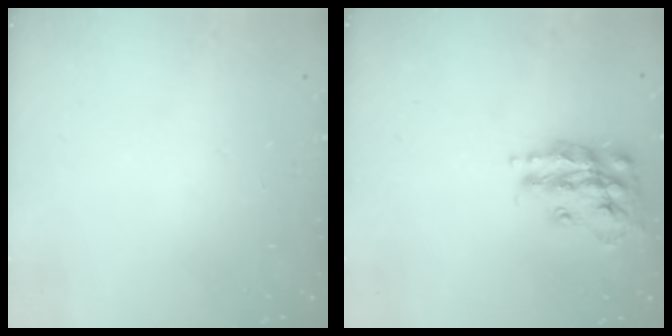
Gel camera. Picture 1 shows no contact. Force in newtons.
{"total": 16.0, "press": 16.0, "slide": 1.2}